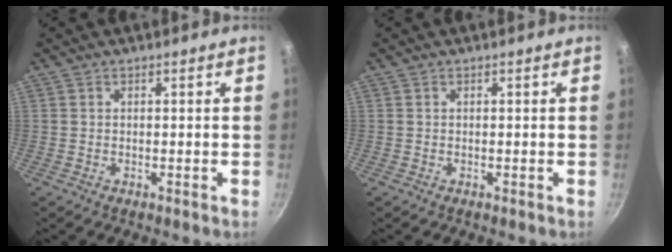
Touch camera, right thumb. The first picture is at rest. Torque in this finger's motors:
{"motor_torque": [-0.14, 0.14, 0.00, -0.01, 0.00]}